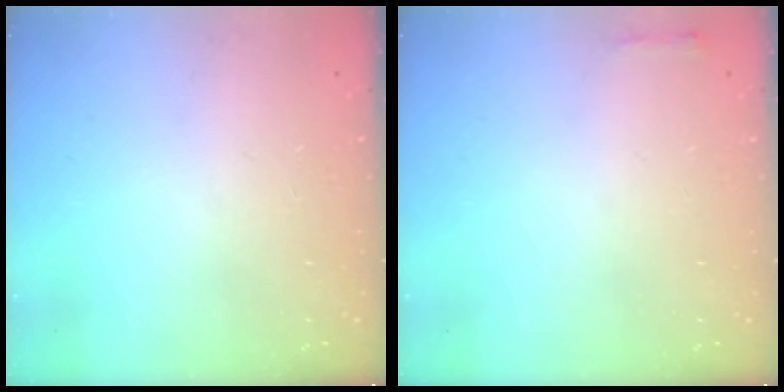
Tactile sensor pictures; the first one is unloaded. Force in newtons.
{"total": 2.3, "press": 2.3, "slide": 0.5}